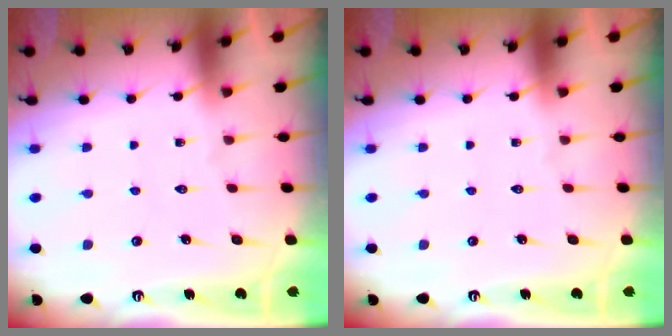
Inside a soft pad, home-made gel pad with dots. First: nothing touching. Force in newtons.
{"total": 0.0}